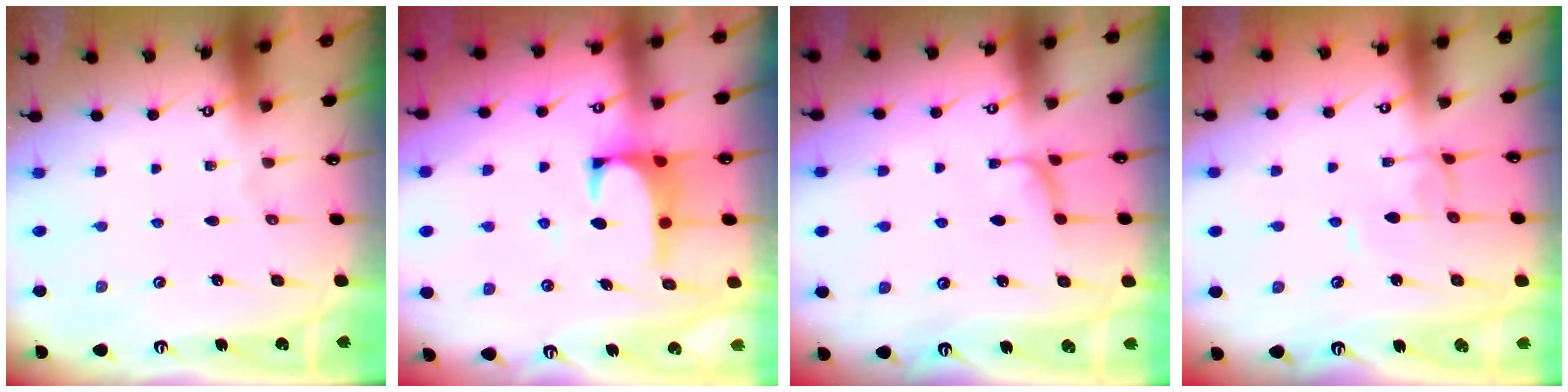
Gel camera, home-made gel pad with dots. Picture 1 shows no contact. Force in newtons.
{"total": 2.7, "press": 2.5, "slide": 0.8}
{"total": 0.9, "press": 0.4, "slide": 0.8}
{"total": 1.9, "press": 1.9, "slide": 0.2}